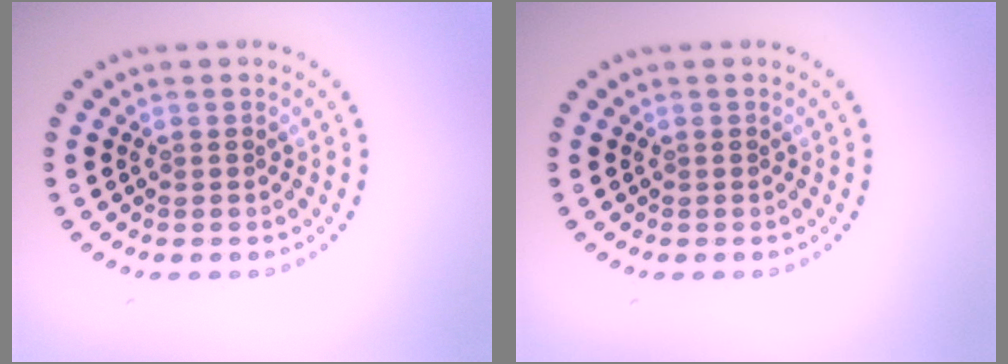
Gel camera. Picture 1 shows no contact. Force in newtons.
{"total": 0.0}